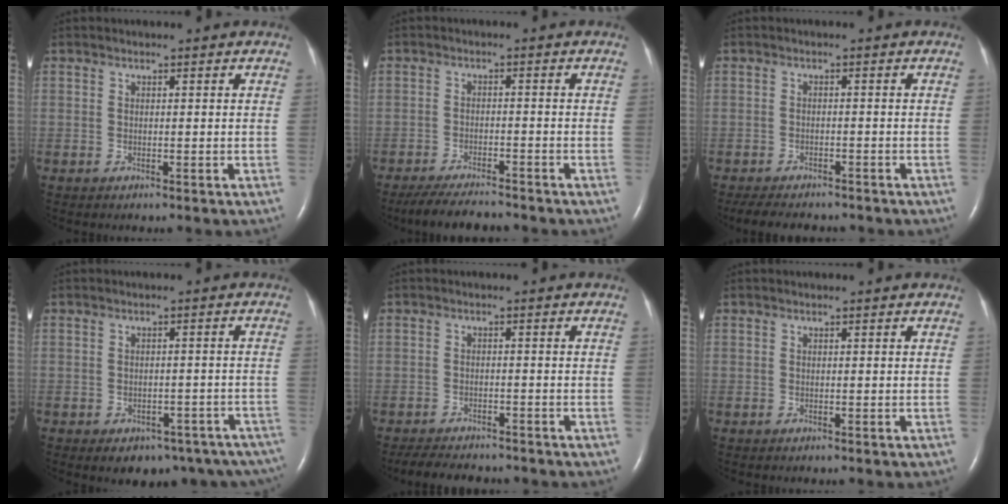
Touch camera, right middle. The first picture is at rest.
{"total": 7.3, "force": [-6.6, 0.9, 2.9], "torque": [-0.051, -0.021, -0.109]}
{"total": 8.4, "force": [-7.3, 2.4, 3.3], "torque": [-0.054, -0.007, -0.101]}
{"total": 13.7, "force": [-10.0, 7.7, 5.4], "torque": [-0.066, 0.014, -0.105]}
{"total": 7.7, "force": [-6.9, 1.8, 2.8], "torque": [-0.047, -0.011, -0.100]}
{"total": 0.0}